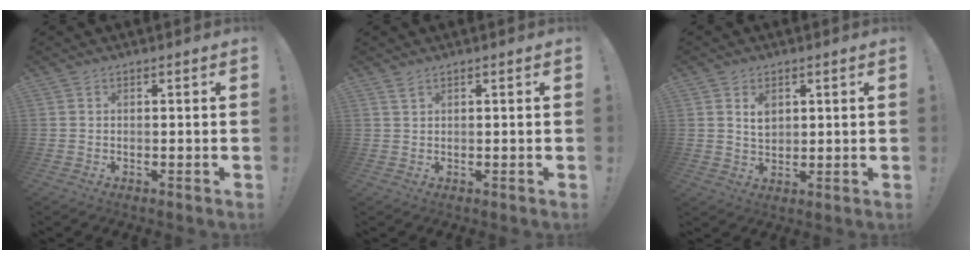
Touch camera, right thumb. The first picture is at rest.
{"total": 1.5, "force": [1.1, 0.2, 1.1], "torque": [-0.015, -0.004, 0.019]}
{"total": 4.5, "force": [1.9, 3.3, 2.3], "torque": [-0.029, -0.006, 0.033]}